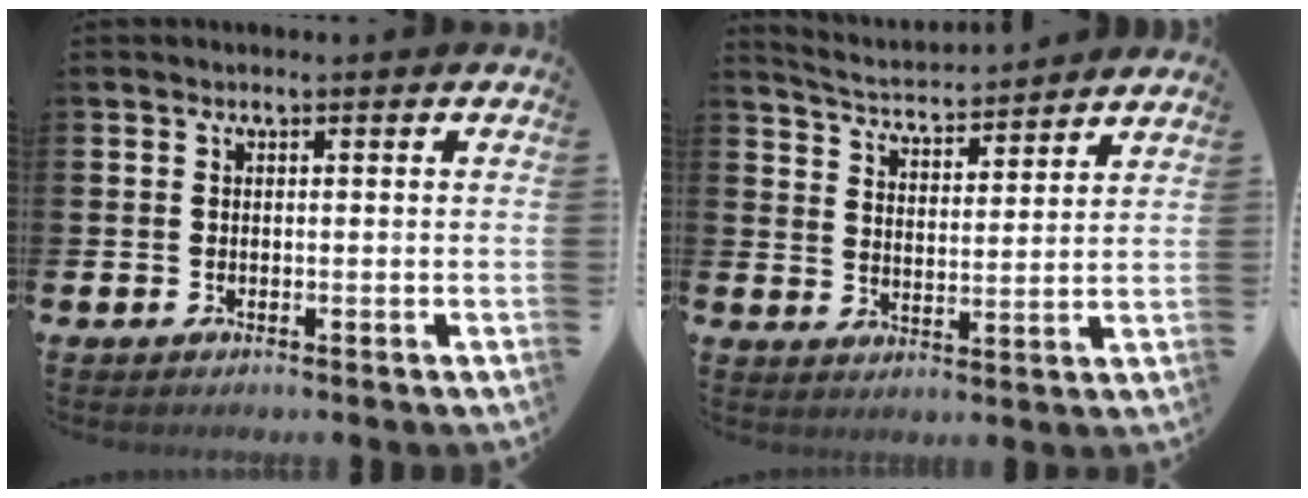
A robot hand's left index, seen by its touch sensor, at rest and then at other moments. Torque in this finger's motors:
{"motor_torque": [0.24, -0.27, 0.10, 0.03]}